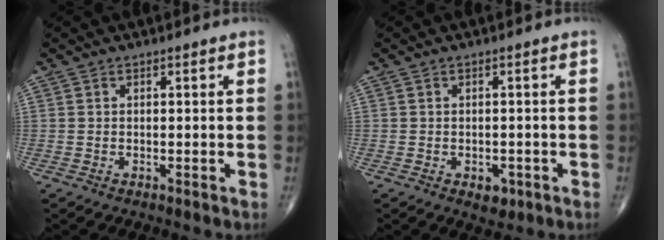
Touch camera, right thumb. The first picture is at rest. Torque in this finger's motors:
{"motor_torque": [2.43, 2.25, 0.31, -0.50, 0.05]}